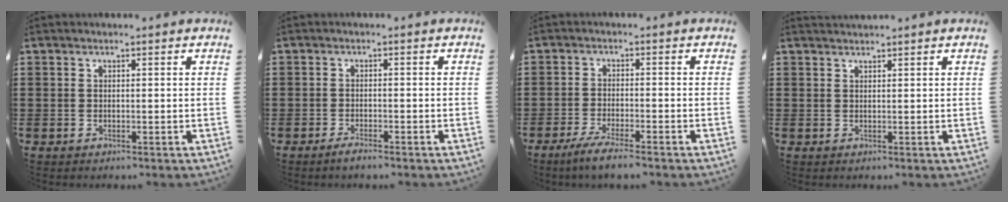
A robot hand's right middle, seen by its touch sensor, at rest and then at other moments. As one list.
[{"total": 1.6, "force": [-1.2, 0.2, 0.9], "torque": [-0.017, -0.002, -0.023]}, {"total": 3.6, "force": [-2.9, -0.1, 2.0], "torque": [-0.040, -0.008, -0.055]}, {"total": 1.2, "force": [1.2, -0.1, 0.2], "torque": [-0.005, -0.001, 0.022]}]